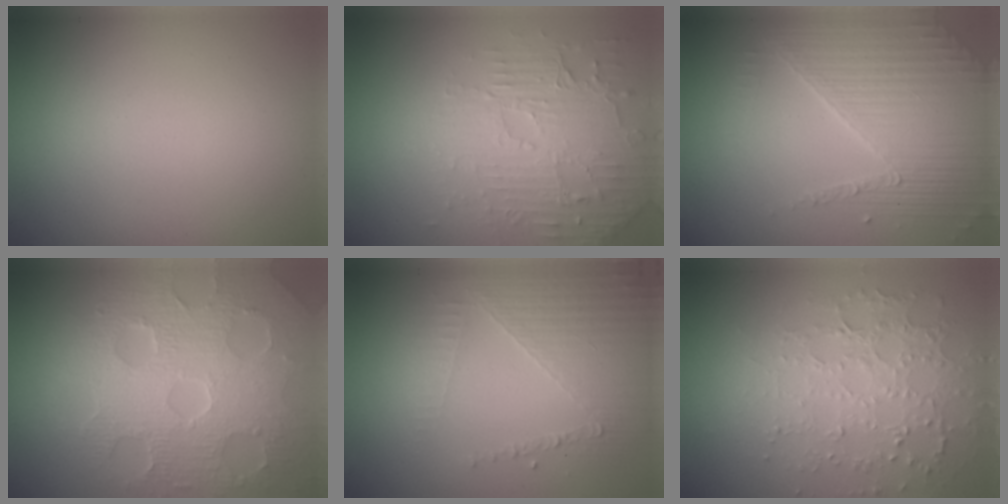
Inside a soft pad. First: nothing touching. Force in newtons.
{"total": 4.8, "press": 3.3, "slide": 3.4}
{"total": 4.0, "press": 3.8, "slide": 1.3}
{"total": 8.8, "press": 6.3, "slide": 6.1}
{"total": 5.0, "press": 2.9, "slide": 4.1}
{"total": 3.8, "press": 3.4, "slide": 1.7}